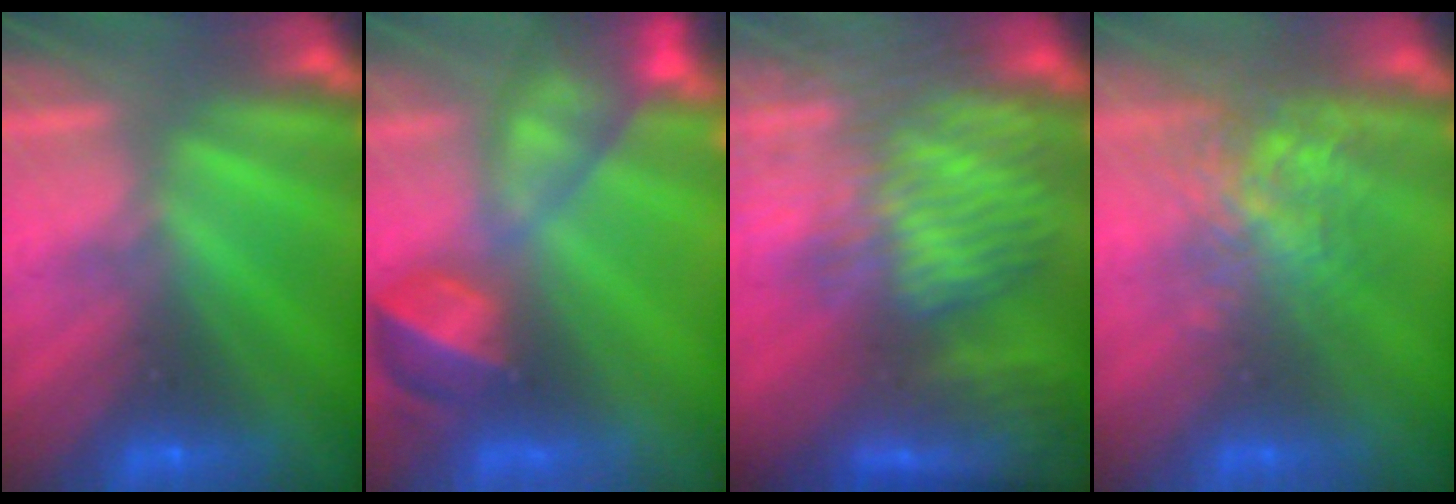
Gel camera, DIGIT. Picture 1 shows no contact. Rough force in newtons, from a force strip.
{"total": 9.3}
{"total": 8.4}
{"total": 3.5}